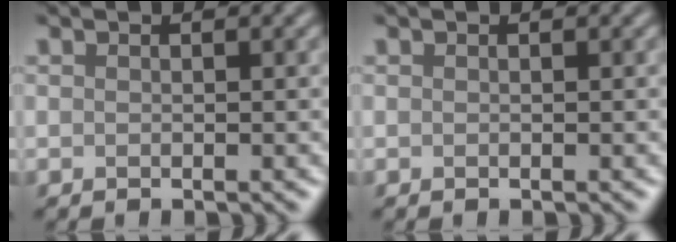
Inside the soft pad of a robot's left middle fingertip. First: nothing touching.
{"total": 0.0}